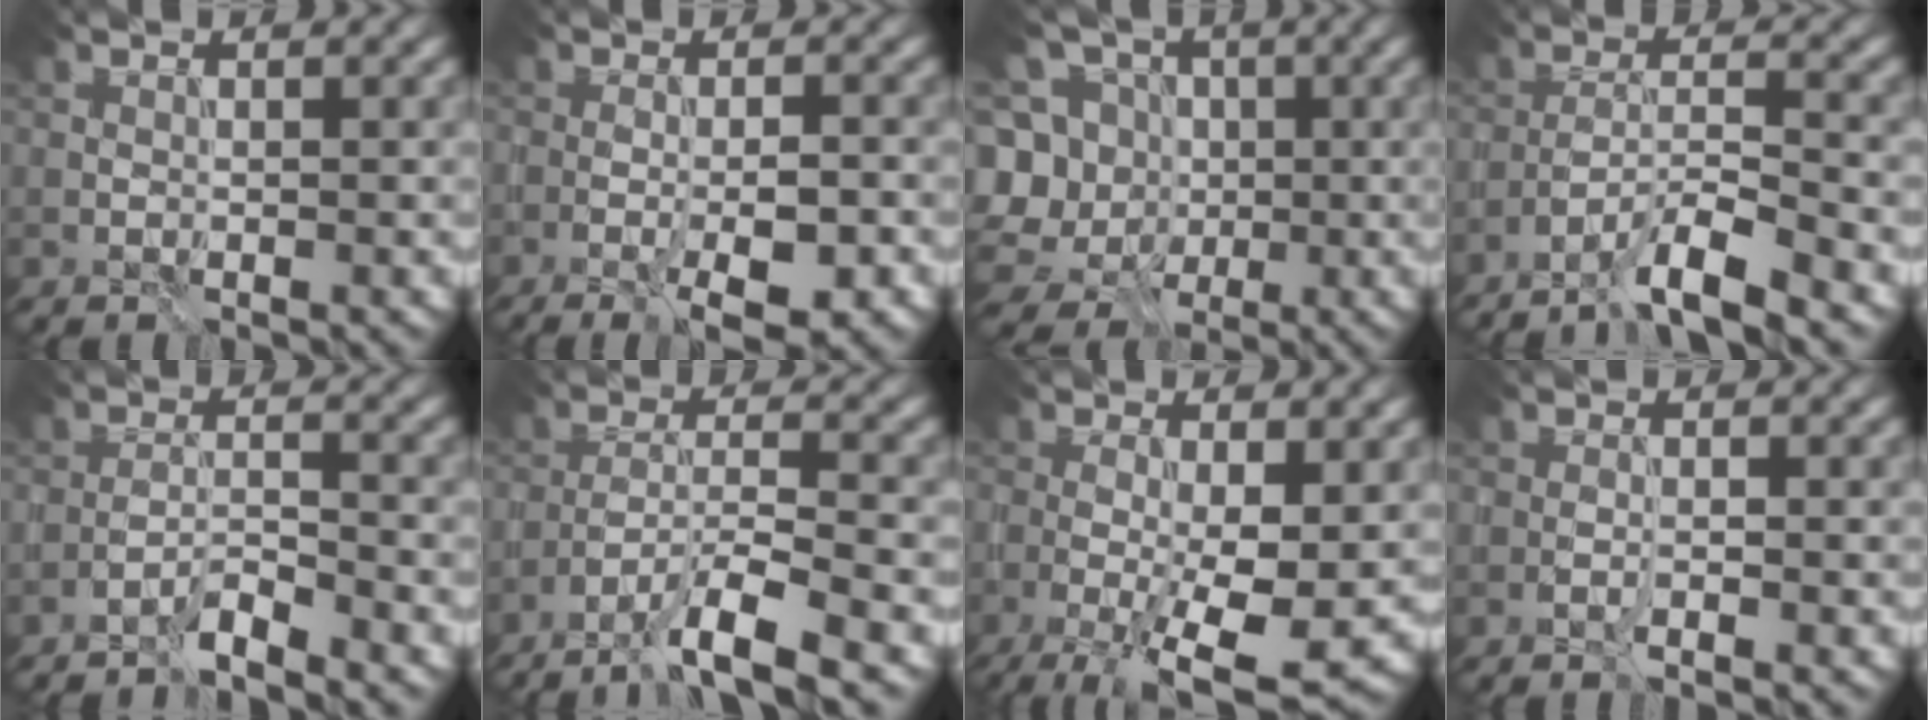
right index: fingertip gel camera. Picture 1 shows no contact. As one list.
[{"total": 5.4, "force": [-2.3, 1.3, 4.7], "torque": [-0.074, -0.005, -0.028]}, {"total": 9.6, "force": [-0.6, 8.8, 3.7], "torque": [-0.100, 0.031, -0.032]}, {"total": 6.1, "force": [-4.6, 0.8, 3.9], "torque": [-0.059, 0.006, -0.085]}, {"total": 2.7, "force": [-2.3, 0.1, 1.4], "torque": [-0.024, 0.007, -0.050]}, {"total": 6.6, "force": [-4.5, 1.0, 4.7], "torque": [-0.074, 0.004, -0.082]}, {"total": 9.2, "force": [-2.6, 2.9, 8.4], "torque": [-0.147, -0.016, -0.038]}, {"total": 1.2, "force": [-0.6, 0.1, 1.0], "torque": [-0.017, 0.000, -0.015]}]